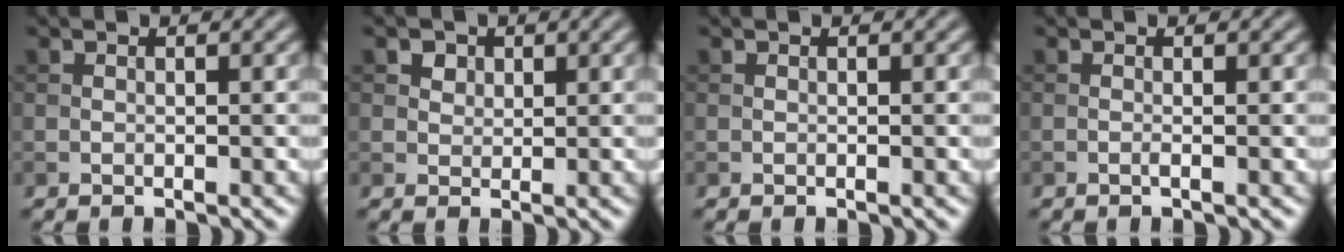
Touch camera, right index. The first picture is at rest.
{"total": 2.4, "force": [1.4, 1.7, 0.9], "torque": [-0.021, -0.004, 0.026]}
{"total": 0.0}
{"total": 0.5, "force": [-0.2, 0.0, 0.5], "torque": [-0.011, -0.003, -0.005]}